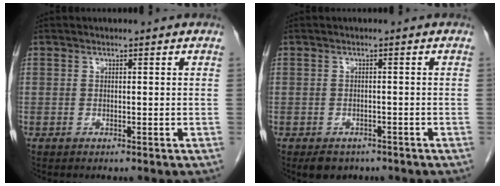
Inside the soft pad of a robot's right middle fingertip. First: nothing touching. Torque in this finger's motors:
{"motor_torque": [0.01, -0.01, 0.00, 0.00]}